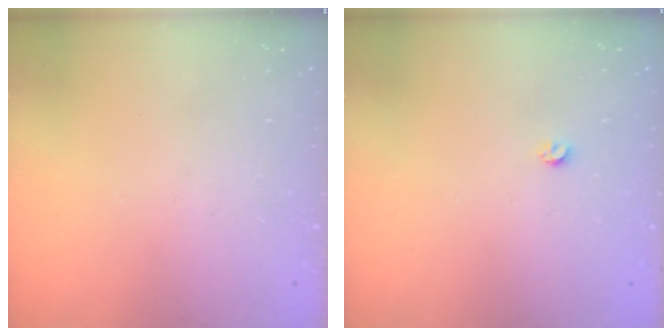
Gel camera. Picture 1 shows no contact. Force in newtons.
{"total": 3.0, "press": 3.0, "slide": 0.5}